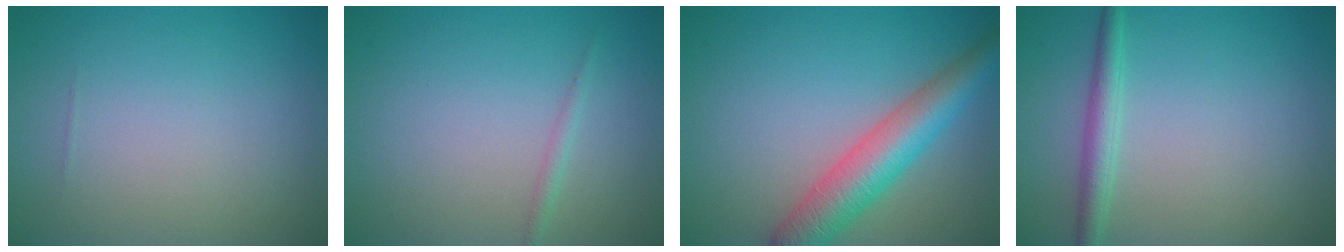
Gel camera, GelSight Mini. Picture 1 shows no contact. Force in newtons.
{"total": 0.9, "press": 0.9, "slide": 0.1}
{"total": 6.1, "press": 6.1, "slide": 0.2}
{"total": 2.3, "press": 2.3, "slide": 0.1}